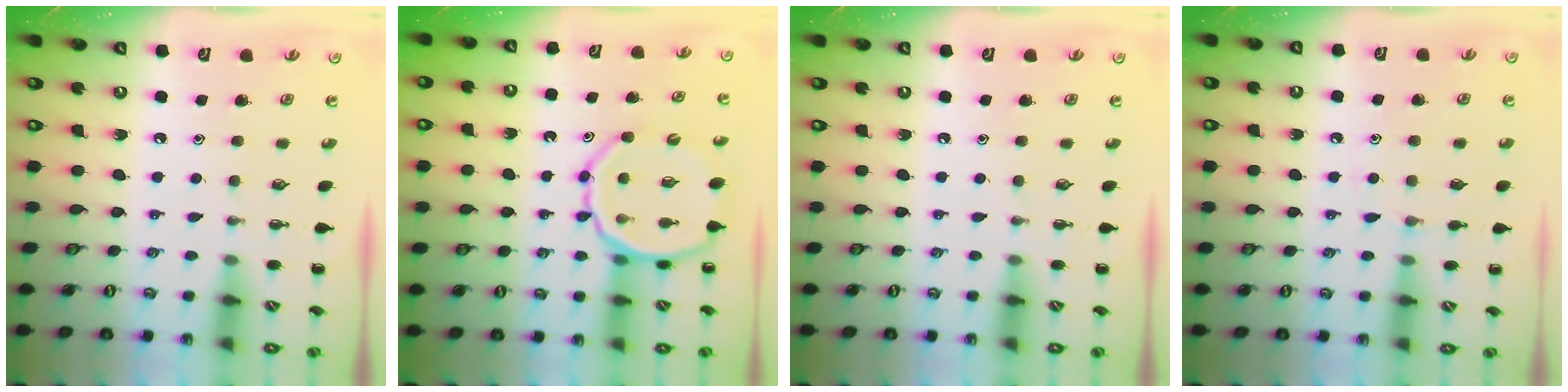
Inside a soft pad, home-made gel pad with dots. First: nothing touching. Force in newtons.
{"total": 11.5, "press": 11.0, "slide": 3.5}
{"total": 0.0}
{"total": 6.7, "press": 6.4, "slide": 2.0}